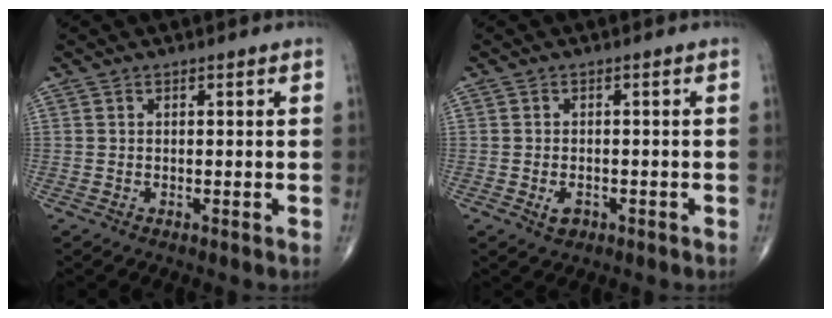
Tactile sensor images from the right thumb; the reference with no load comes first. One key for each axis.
{"total": 2.4, "fx": -1.0, "fy": 1.6, "fz": 1.5, "tx": -0.022, "ty": 0.002, "tz": -0.012}